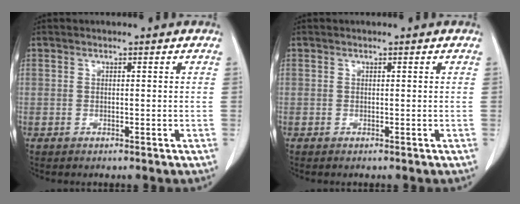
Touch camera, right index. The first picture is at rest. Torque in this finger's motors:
{"motor_torque": [0.12, -0.07, -0.02, -0.01]}